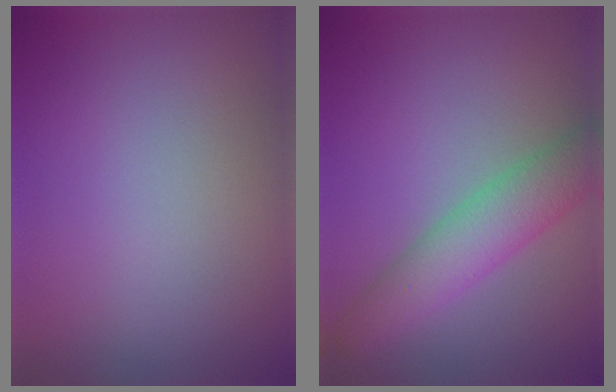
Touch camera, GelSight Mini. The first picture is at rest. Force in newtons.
{"total": 5.2, "press": 5.2, "slide": 0.2}